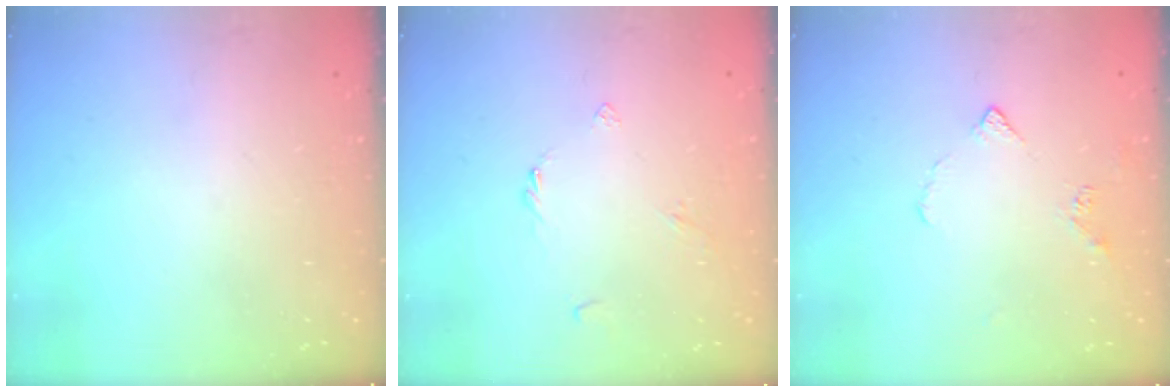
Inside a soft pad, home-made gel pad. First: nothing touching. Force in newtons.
{"total": 2.4, "press": 2.4, "slide": 0.5}
{"total": 3.4, "press": 3.4, "slide": 0.7}